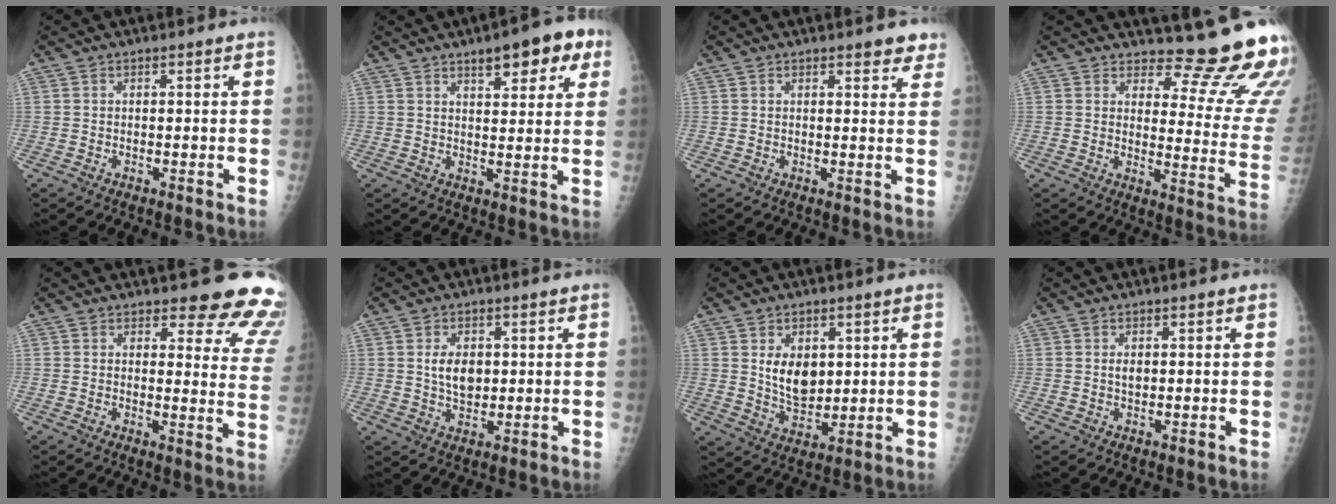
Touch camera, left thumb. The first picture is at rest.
{"total": 10.2, "force": [5.7, 3.9, 7.6], "torque": [-0.068, -0.013, 0.071]}
{"total": 3.6, "force": [2.7, 1.4, 1.9], "torque": [0.003, -0.011, 0.028]}
{"total": 14.5, "force": [13.8, 2.1, 4.2], "torque": [-0.019, -0.172, 0.153]}
{"total": 15.1, "force": [13.4, 4.6, 5.2], "torque": [-0.005, -0.108, 0.127]}
{"total": 5.6, "force": [1.1, 3.8, 4.1], "torque": [-0.052, -0.009, 0.025]}
{"total": 8.1, "force": [2.2, 5.5, 5.6], "torque": [-0.065, -0.022, 0.051]}
{"total": 1.5, "force": [0.4, 0.9, 1.1], "torque": [-0.013, -0.002, 0.008]}